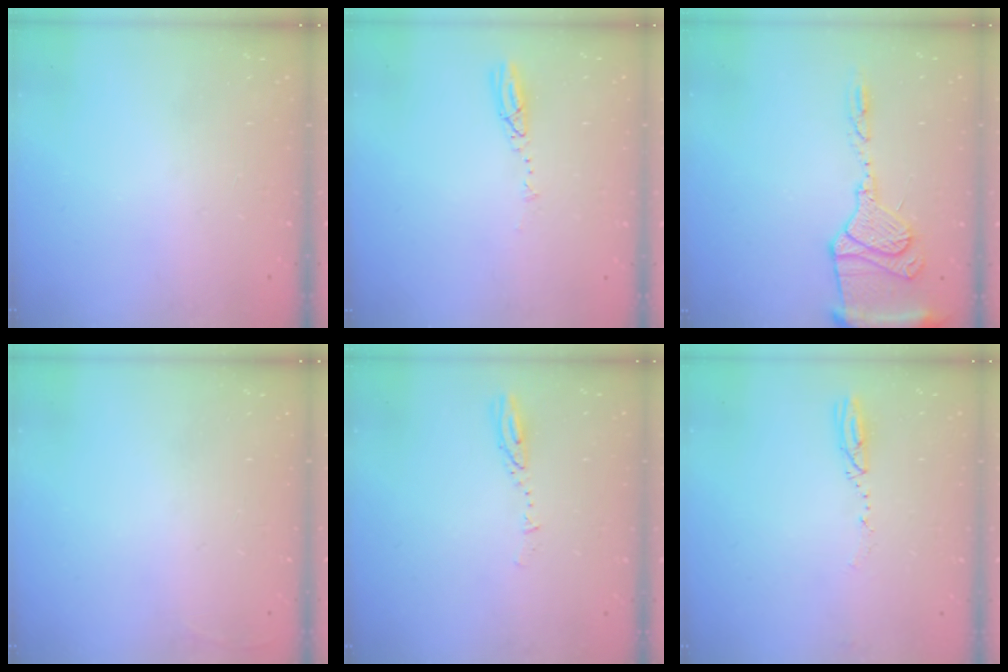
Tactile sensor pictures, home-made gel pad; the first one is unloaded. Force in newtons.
{"total": 3.7, "press": 3.7, "slide": 0.4}
{"total": 14.7, "press": 14.6, "slide": 1.8}
{"total": 2.7, "press": 2.6, "slide": 1.0}
{"total": 3.1, "press": 3.1, "slide": 0.4}
{"total": 3.3, "press": 3.2, "slide": 0.5}